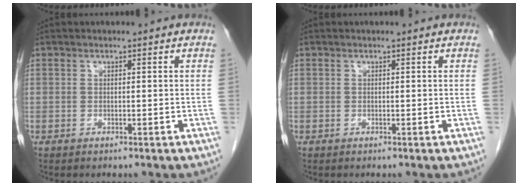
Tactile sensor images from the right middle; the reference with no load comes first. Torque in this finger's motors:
{"motor_torque": [-0.03, -0.04, -0.01, 0.00]}